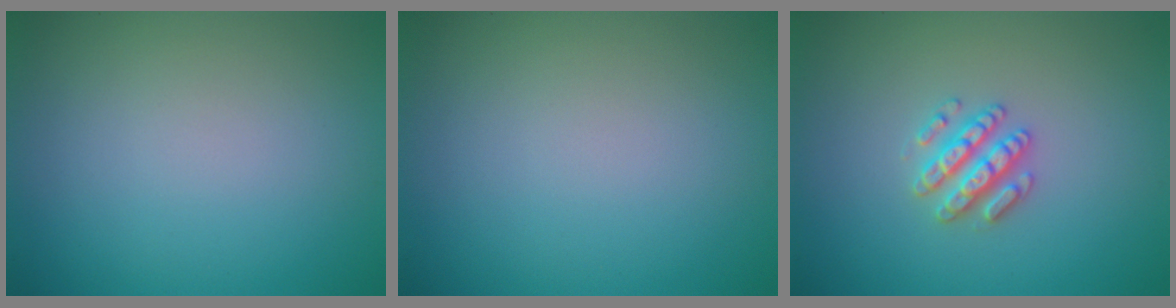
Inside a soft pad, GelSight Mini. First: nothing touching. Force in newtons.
{"total": 0.0}
{"total": 2.6, "press": 2.5, "slide": 0.4}